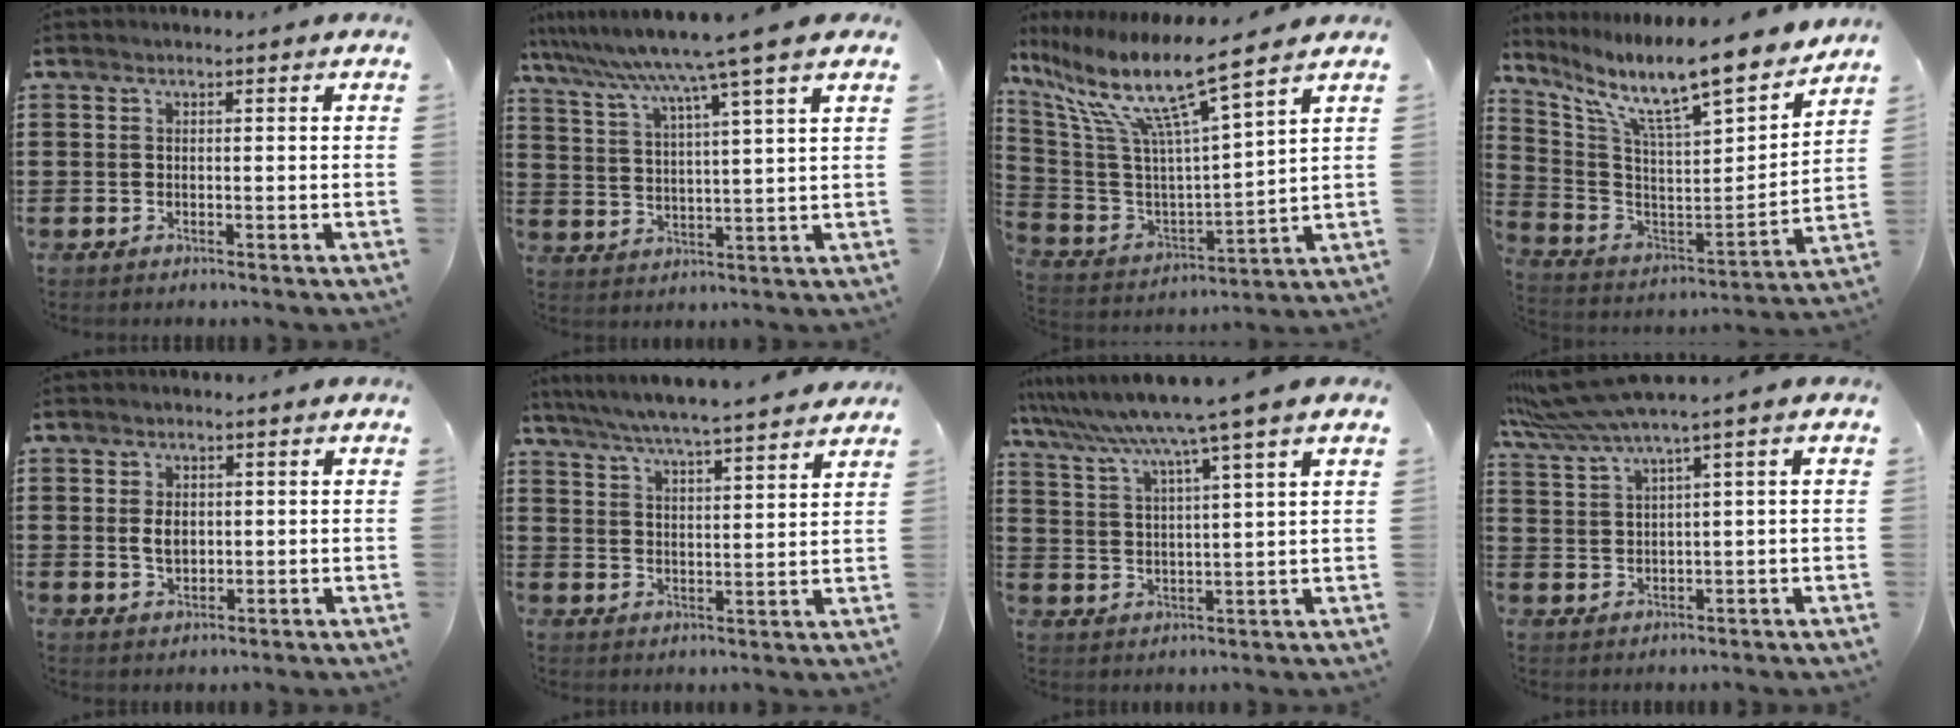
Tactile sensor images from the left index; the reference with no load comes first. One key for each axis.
{"total": 8.7, "fx": 7.1, "fy": -1.8, "fz": 4.7, "tx": -0.121, "ty": -0.045, "tz": 0.111}
{"total": 12.0, "fx": 7.9, "fy": 0.7, "fz": 9.0, "tx": -0.206, "ty": -0.054, "tz": 0.123}
{"total": 10.9, "fx": 9.3, "fy": 0.5, "fz": 5.6, "tx": -0.133, "ty": -0.084, "tz": 0.146}
{"total": 3.0, "fx": 0.2, "fy": 2.0, "fz": 2.3, "tx": -0.040, "ty": 0.003, "tz": 0.001}
{"total": 5.3, "fx": 4.9, "fy": -0.7, "fz": 1.8, "tx": -0.054, "ty": -0.032, "tz": 0.084}
{"total": 7.1, "fx": 5.6, "fy": -1.5, "fz": 4.1, "tx": -0.102, "ty": -0.039, "tz": 0.089}
{"total": 4.6, "fx": 2.4, "fy": -0.3, "fz": 3.9, "tx": -0.088, "ty": -0.016, "tz": 0.037}